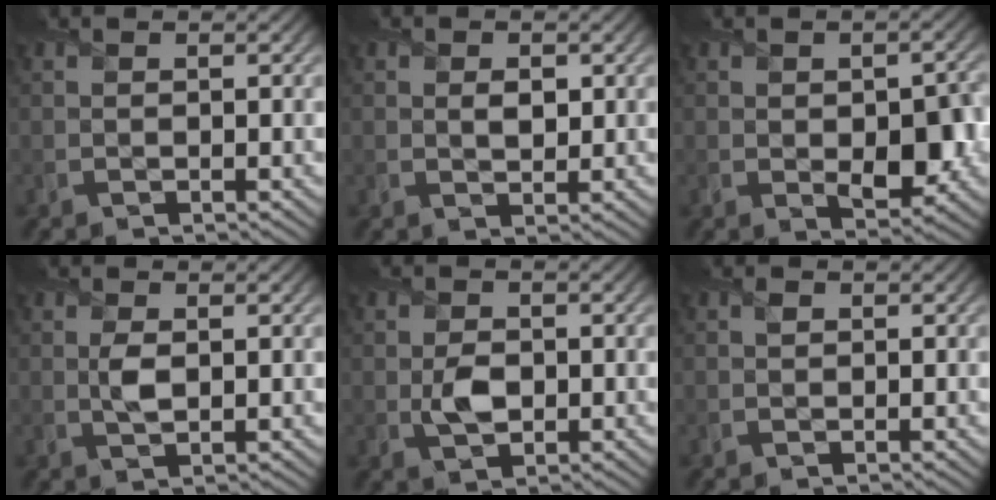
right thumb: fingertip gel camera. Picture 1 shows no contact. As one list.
[{"total": 1.8, "force": [0.4, 1.1, 1.4], "torque": [-0.032, -0.004, 0.005]}, {"total": 5.5, "force": [-0.9, 3.2, 4.4], "torque": [-0.066, -0.015, -0.010]}, {"total": 2.1, "force": [0.3, 0.9, 1.9], "torque": [-0.046, 0.000, 0.004]}, {"total": 3.1, "force": [-0.3, 2.1, 2.3], "torque": [-0.054, -0.004, -0.009]}, {"total": 0.6, "force": [0.3, 0.4, 0.4], "torque": [-0.007, 0.001, 0.004]}]